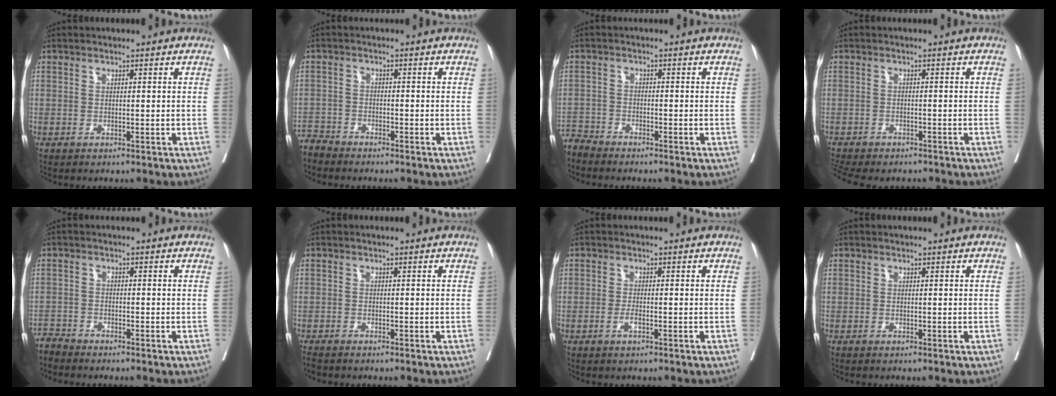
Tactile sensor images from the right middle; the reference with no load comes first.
{"total": 2.6, "force": [-2.4, 0.3, -0.8], "torque": [0.021, -0.009, -0.050]}
{"total": 2.7, "force": [-2.6, 0.0, -0.8], "torque": [0.024, -0.012, -0.053]}
{"total": 10.7, "force": [-9.0, 3.7, 4.3], "torque": [-0.097, -0.007, -0.120]}
{"total": 2.0, "force": [-1.9, 0.0, -0.7], "torque": [0.019, -0.009, -0.038]}
{"total": 1.7, "force": [-1.6, 0.4, 0.6], "torque": [-0.010, -0.005, -0.024]}
{"total": 1.4, "force": [-0.6, 0.2, 1.2], "torque": [-0.023, 0.000, -0.013]}
{"total": 0.0}